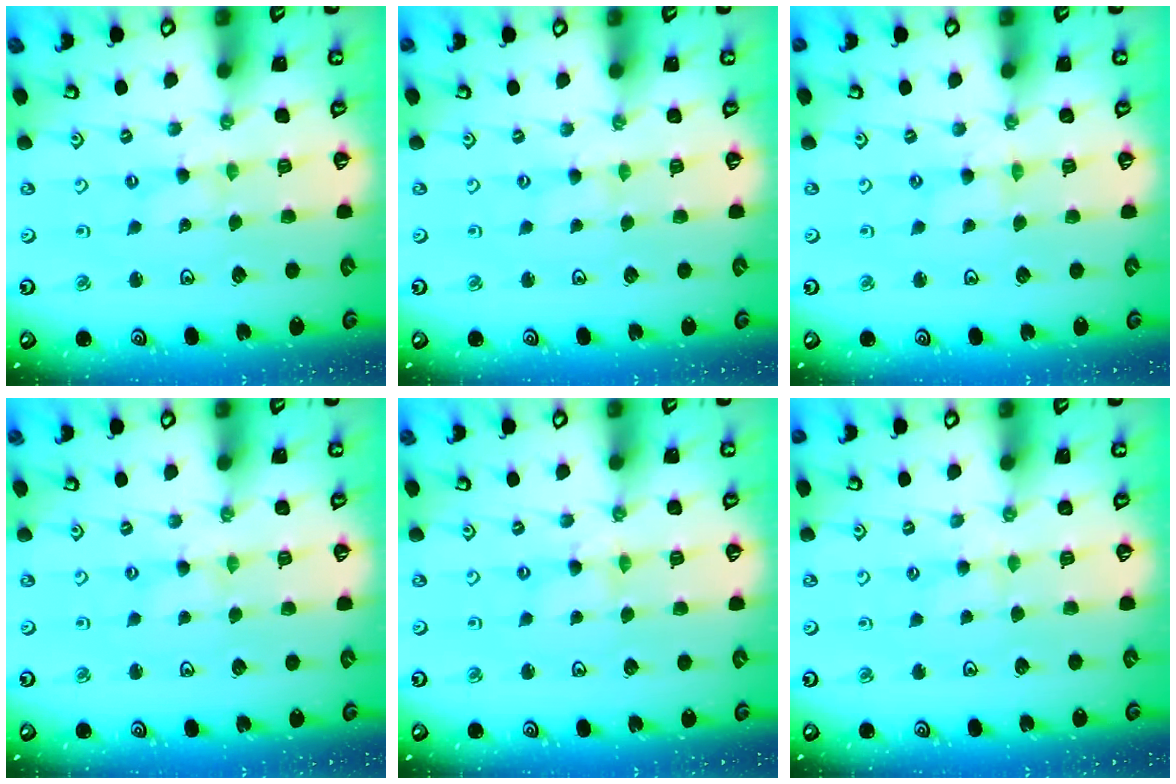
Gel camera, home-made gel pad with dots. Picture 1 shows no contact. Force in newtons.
{"total": 0.0}
{"total": 0.0}
{"total": 0.0}
{"total": 0.8, "press": 0.8, "slide": 0.2}
{"total": 2.8, "press": 2.8, "slide": 0.3}